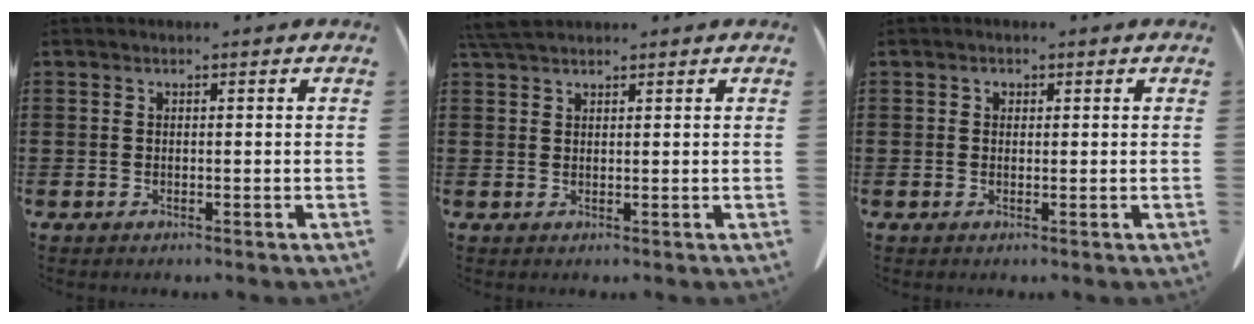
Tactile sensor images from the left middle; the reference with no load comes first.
{"total": 3.1, "force": [2.6, 0.7, 1.6], "torque": [-0.039, 0.002, 0.051]}
{"total": 0.7, "force": [0.3, 0.6, 0.3], "torque": [-0.008, 0.003, 0.005]}